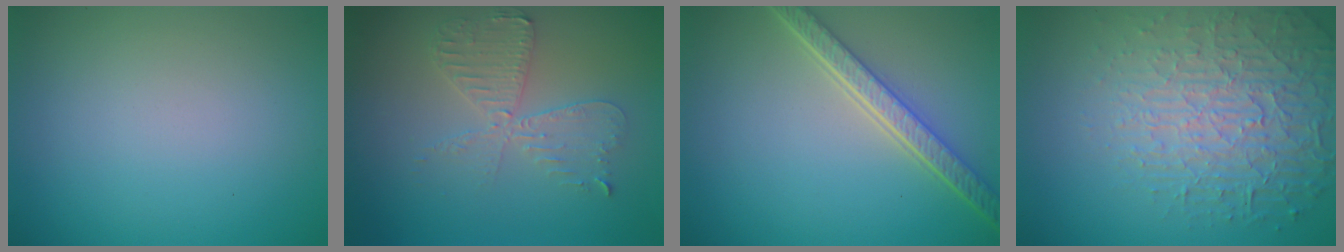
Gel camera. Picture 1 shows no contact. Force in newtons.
{"total": 3.8, "press": 3.3, "slide": 1.9}
{"total": 4.6, "press": 3.5, "slide": 2.9}
{"total": 6.6, "press": 5.1, "slide": 4.3}